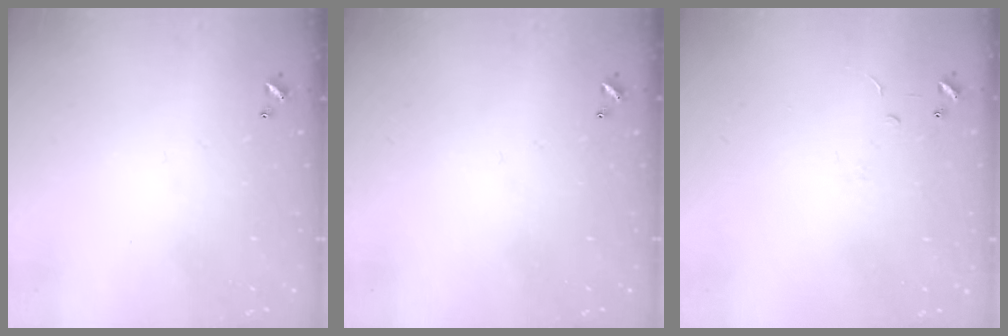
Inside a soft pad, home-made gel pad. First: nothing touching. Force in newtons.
{"total": 0.0}
{"total": 6.5, "press": 6.5, "slide": 0.6}